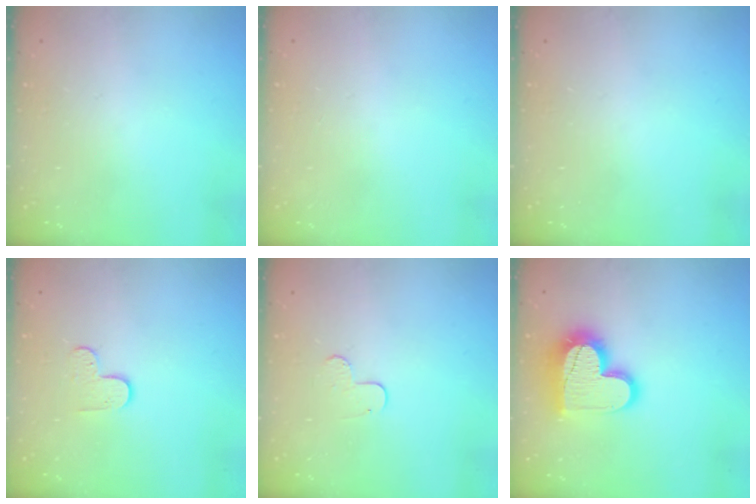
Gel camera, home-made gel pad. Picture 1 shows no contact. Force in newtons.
{"total": 0.6, "press": 0.6, "slide": 0.2}
{"total": 0.0}
{"total": 5.4, "press": 5.4, "slide": 0.5}
{"total": 5.2, "press": 5.1, "slide": 0.5}
{"total": 18.1, "press": 18.0, "slide": 1.5}